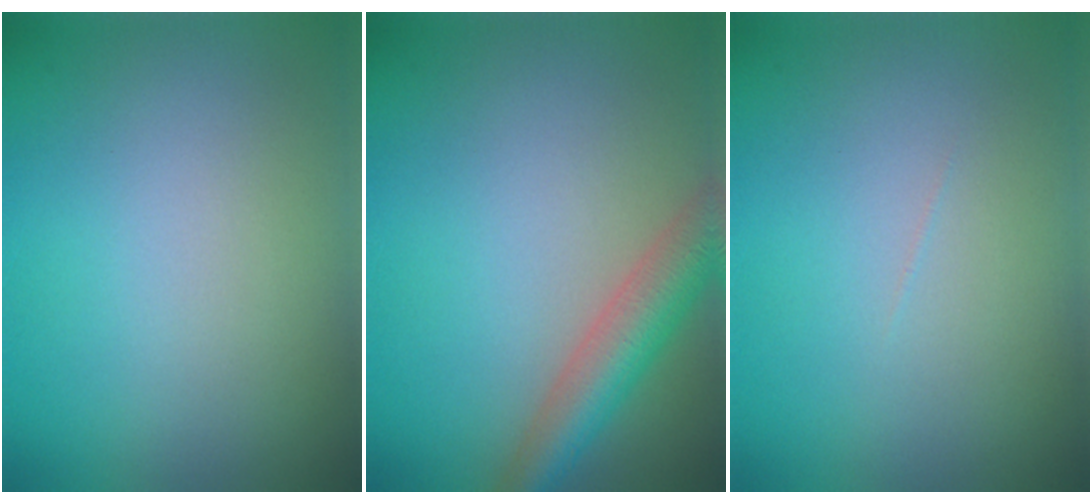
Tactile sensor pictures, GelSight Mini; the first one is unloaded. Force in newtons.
{"total": 4.7, "press": 4.7, "slide": 0.2}
{"total": 0.0}